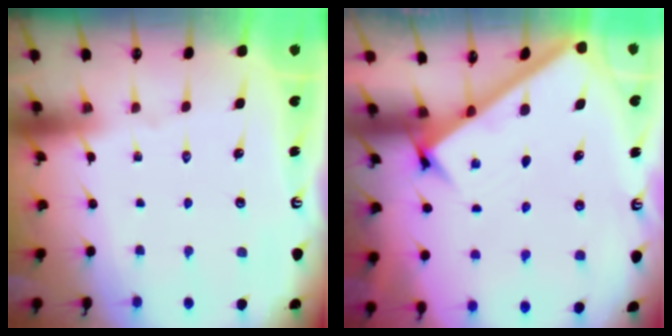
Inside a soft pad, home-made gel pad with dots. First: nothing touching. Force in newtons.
{"total": 2.9, "press": 2.9, "slide": 0.3}